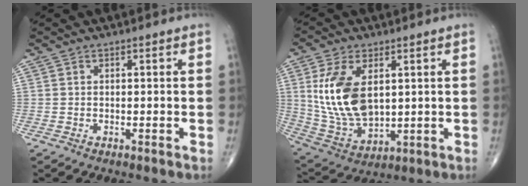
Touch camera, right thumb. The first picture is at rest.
{"total": 15.4, "force": [3.2, 8.7, 12.3], "torque": [-0.237, -0.018, 0.078]}